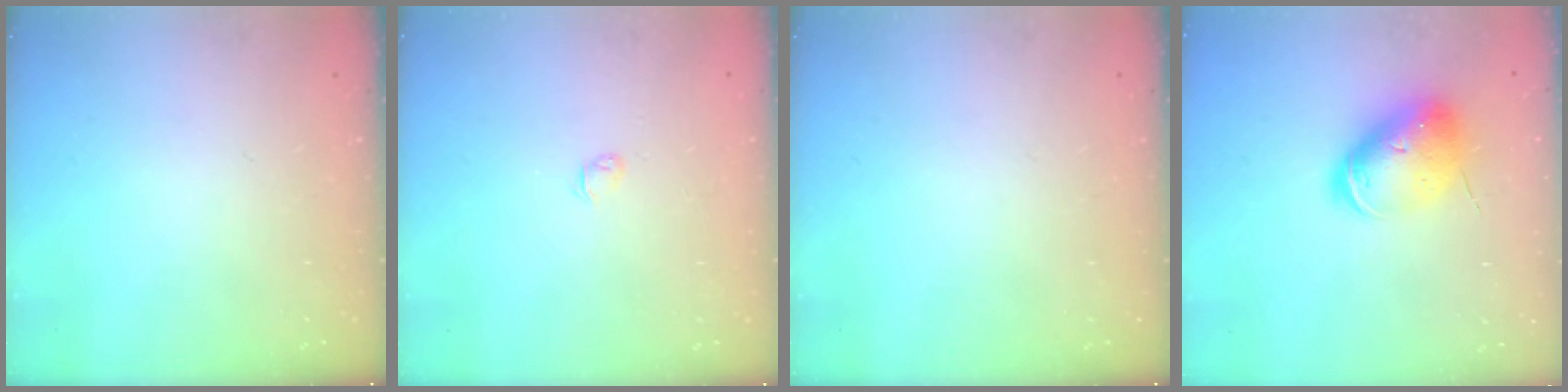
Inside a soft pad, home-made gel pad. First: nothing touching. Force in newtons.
{"total": 3.0, "press": 2.9, "slide": 0.6}
{"total": 0.0}
{"total": 12.8, "press": 12.6, "slide": 2.3}